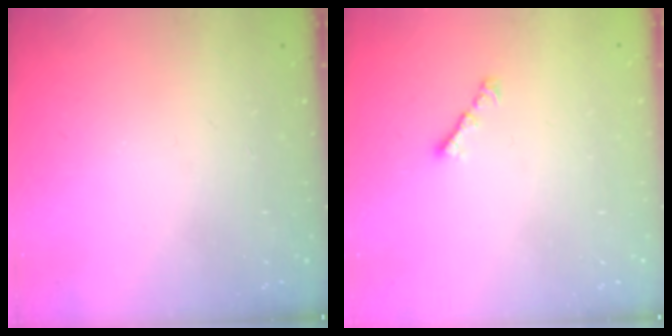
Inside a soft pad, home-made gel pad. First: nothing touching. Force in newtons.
{"total": 1.9, "press": 1.8, "slide": 0.6}